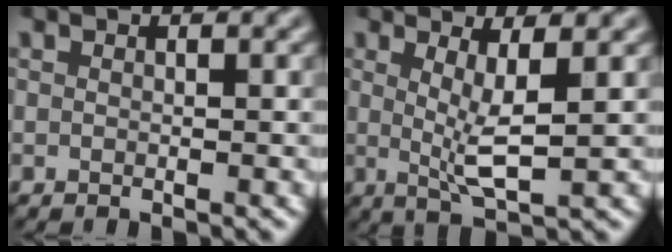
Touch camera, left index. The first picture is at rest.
{"total": 4.0, "force": [0.6, 0.9, 3.8], "torque": [-0.071, -0.009, 0.017]}